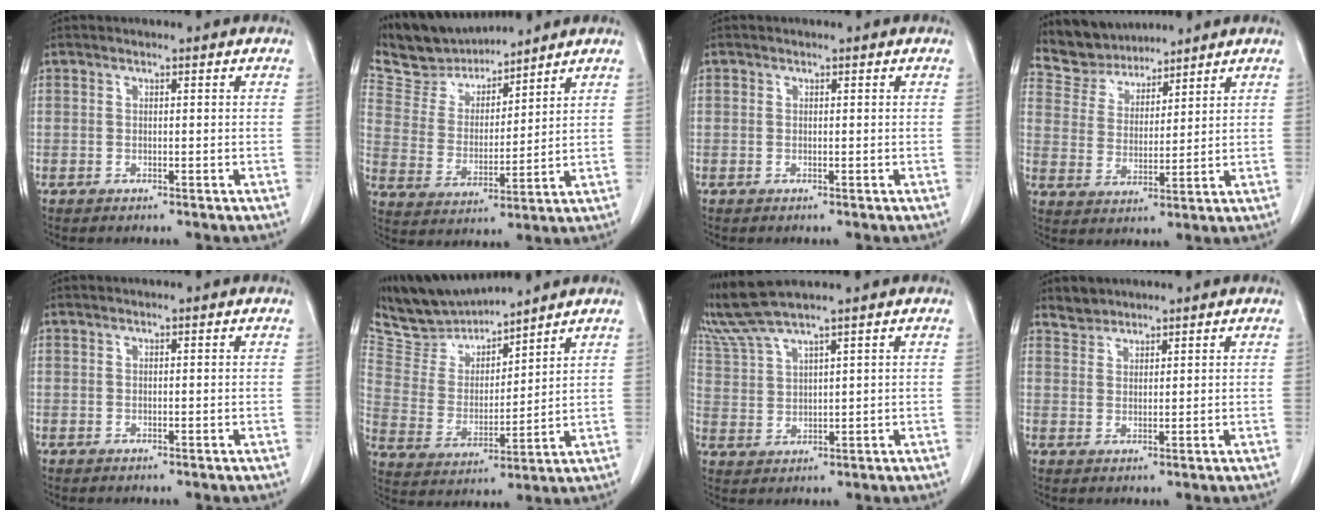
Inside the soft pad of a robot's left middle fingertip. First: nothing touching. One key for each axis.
{"total": 9.7, "fx": 9.3, "fy": 2.7, "fz": 0.8, "tx": -0.027, "ty": 0.009, "tz": 0.191}
{"total": 0.0}
{"total": 7.2, "fx": 6.8, "fy": 2.3, "fz": -0.1, "tx": -0.007, "ty": 0.016, "tz": 0.141}
{"total": 0.0}
{"total": 11.0, "fx": 10.6, "fy": 2.0, "fz": 2.2, "tx": -0.056, "ty": 0.003, "tz": 0.218}
{"total": 5.5, "fx": 5.1, "fy": -1.5, "fz": 1.7, "tx": -0.054, "ty": 0.003, "tz": 0.113}
{"total": 2.5, "fx": 2.2, "fy": 1.0, "fz": -0.2, "tx": 0.005, "ty": 0.006, "tz": 0.040}